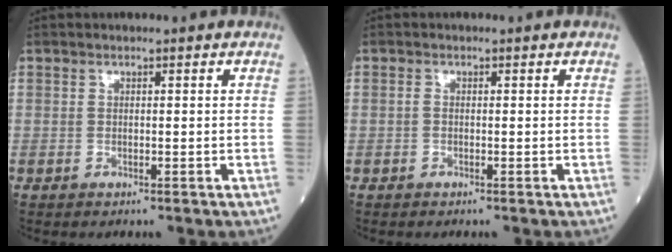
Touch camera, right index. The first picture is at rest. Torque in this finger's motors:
{"motor_torque": [0.04, -0.04, 0.05, 0.02]}